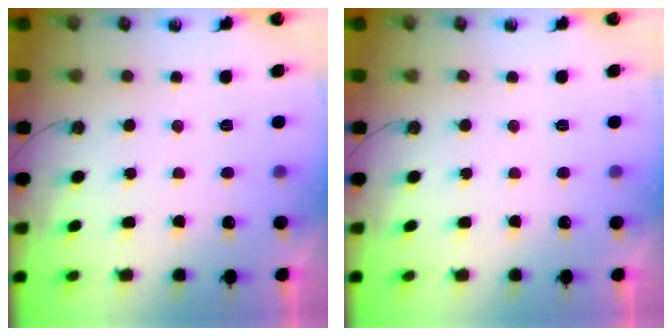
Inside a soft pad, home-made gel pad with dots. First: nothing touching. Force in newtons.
{"total": 0.0}